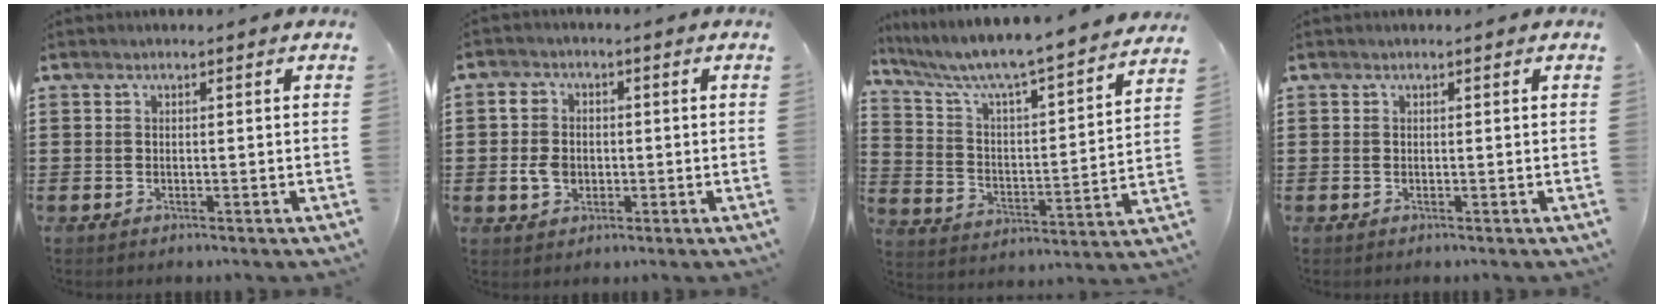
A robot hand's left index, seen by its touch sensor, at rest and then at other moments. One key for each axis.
{"total": 4.6, "fx": -0.6, "fy": 3.7, "fz": 2.7, "tx": -0.070, "ty": 0.005, "tz": -0.016}
{"total": 5.7, "fx": 5.2, "fy": -0.1, "fz": 2.3, "tx": -0.072, "ty": -0.052, "tz": 0.078}
{"total": 0.0}